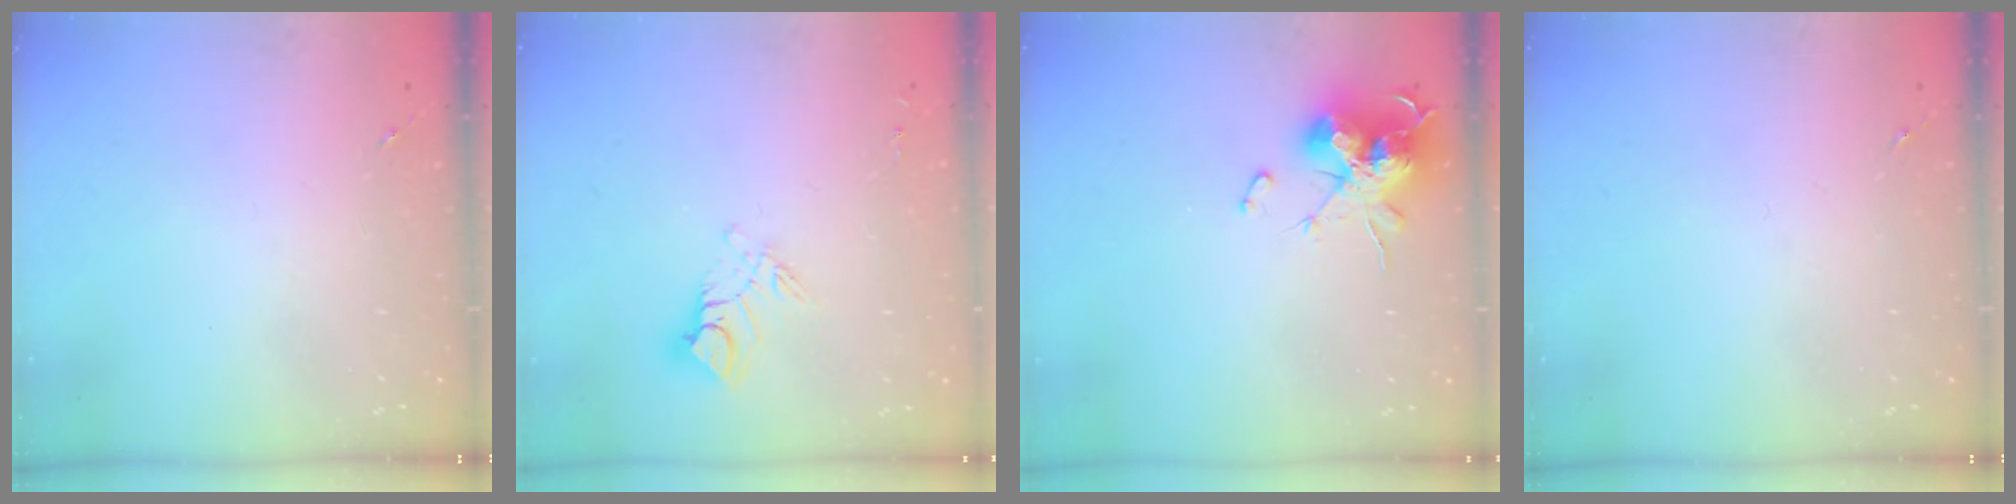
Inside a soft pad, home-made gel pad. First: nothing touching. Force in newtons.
{"total": 10.0, "press": 9.9, "slide": 1.0}
{"total": 15.7, "press": 15.7, "slide": 0.1}
{"total": 0.0}